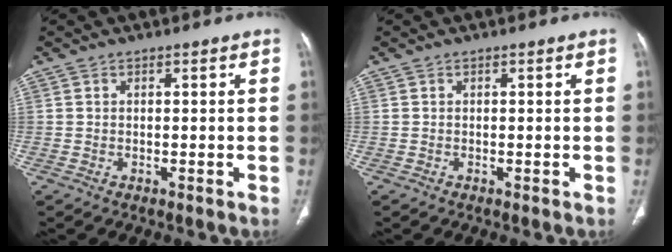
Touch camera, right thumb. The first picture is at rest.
{"total": 0.0}